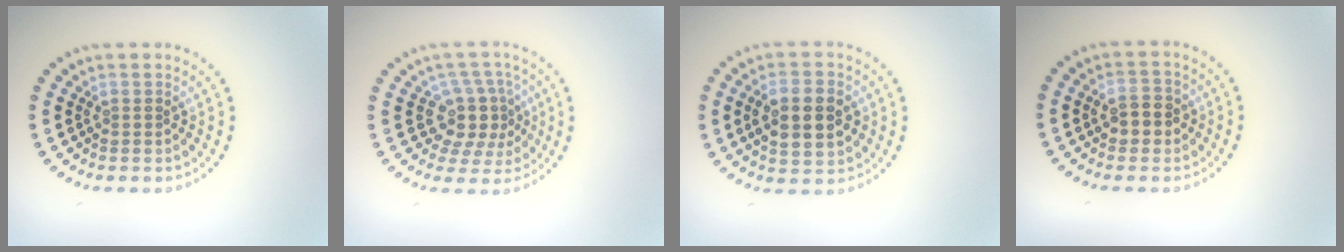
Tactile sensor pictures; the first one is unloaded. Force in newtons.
{"total": 4.0, "press": 3.3, "slide": 2.3}
{"total": 5.5, "press": 5.5, "slide": 0.4}
{"total": 2.5, "press": 2.5, "slide": 0.2}